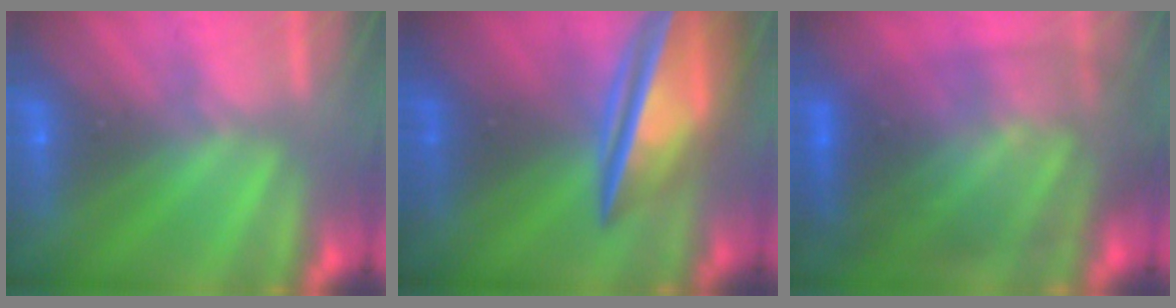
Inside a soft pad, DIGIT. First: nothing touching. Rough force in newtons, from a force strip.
{"total": 5.7}
{"total": 10.8}